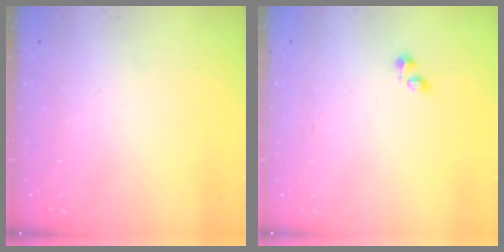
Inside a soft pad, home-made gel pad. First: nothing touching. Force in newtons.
{"total": 1.6, "press": 1.5, "slide": 0.4}